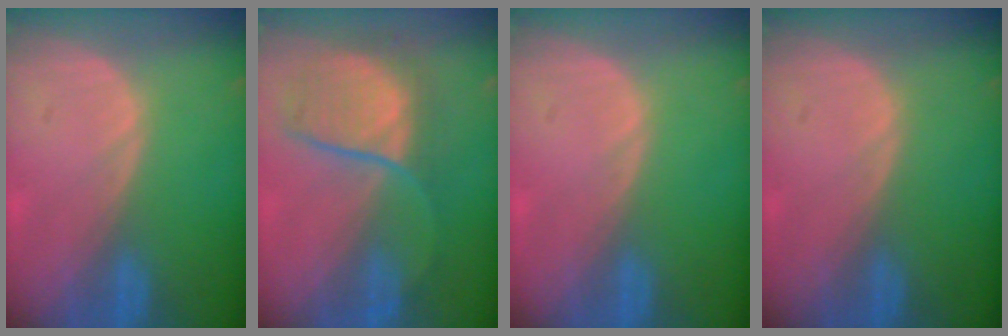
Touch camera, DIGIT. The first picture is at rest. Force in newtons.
{"total": 7.9, "press": 7.8, "slide": 1.3}
{"total": 0.0}
{"total": 0.0}